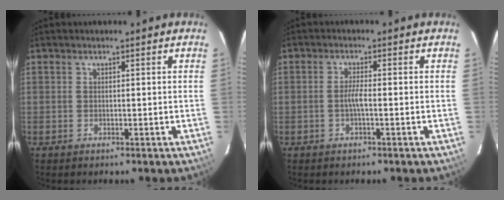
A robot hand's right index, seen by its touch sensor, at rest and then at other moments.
{"total": 2.2, "force": [-0.7, -0.1, 2.1], "torque": [-0.041, 0.001, -0.015]}